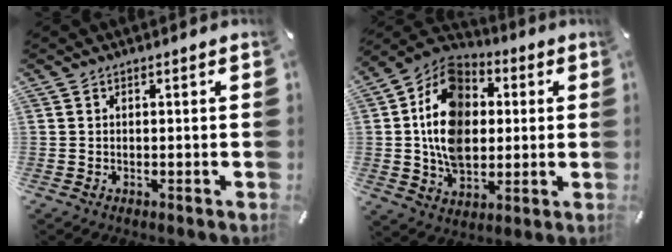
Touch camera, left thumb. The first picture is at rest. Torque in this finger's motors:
{"motor_torque": [2.52, 2.49, 1.09, 0.51, 0.57]}